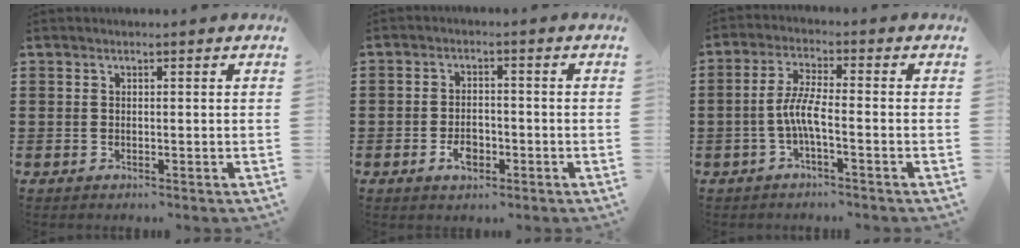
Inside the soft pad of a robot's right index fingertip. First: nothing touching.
{"total": 3.6, "force": [-1.5, 1.9, 2.6], "torque": [-0.054, 0.001, -0.029]}
{"total": 5.0, "force": [-1.5, 0.6, 4.7], "torque": [-0.111, -0.008, -0.035]}